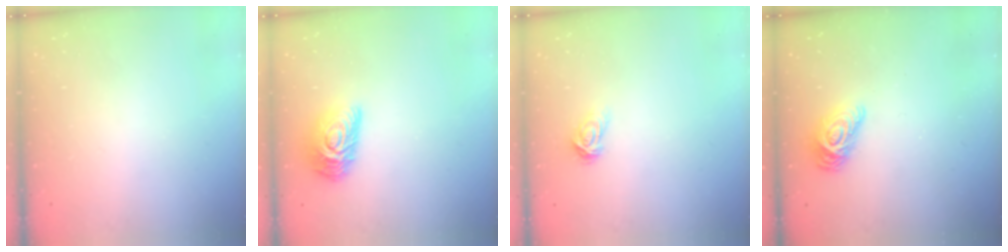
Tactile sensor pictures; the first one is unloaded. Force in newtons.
{"total": 11.9, "press": 11.9, "slide": 0.9}
{"total": 4.1, "press": 4.1, "slide": 0.4}
{"total": 10.5, "press": 10.5, "slide": 0.4}